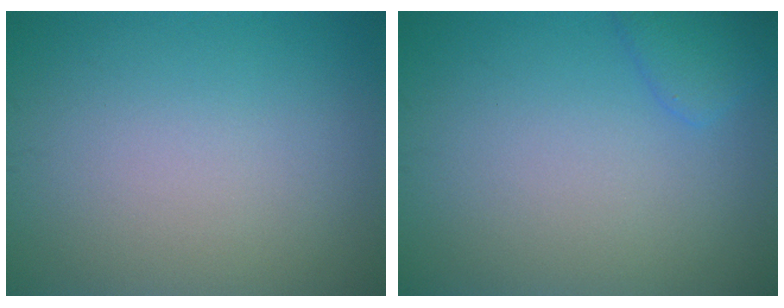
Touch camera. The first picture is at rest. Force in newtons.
{"total": 1.9, "press": 1.9, "slide": 0.1}